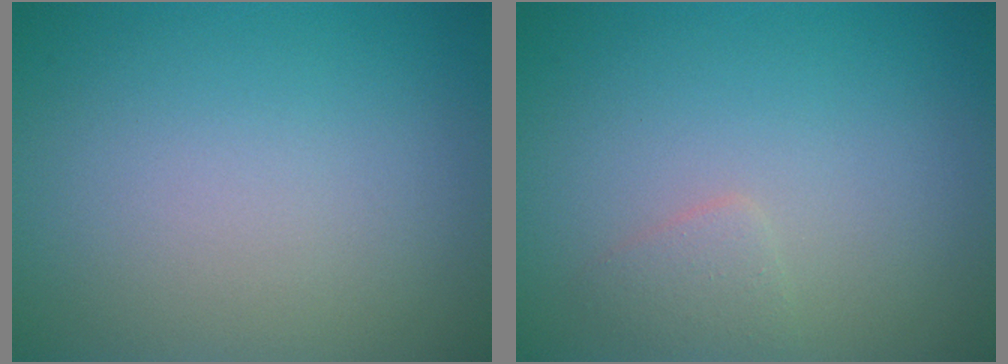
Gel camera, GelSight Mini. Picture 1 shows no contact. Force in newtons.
{"total": 1.1, "press": 1.1, "slide": 0.0}